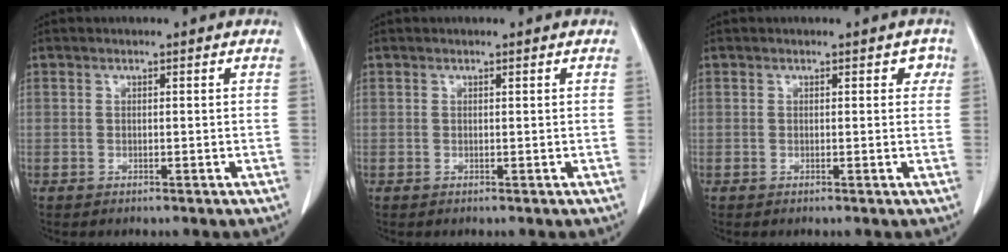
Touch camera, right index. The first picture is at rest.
{"total": 0.0}
{"total": 1.7, "force": [0.7, 1.2, 1.0], "torque": [-0.001, 0.007, 0.003]}